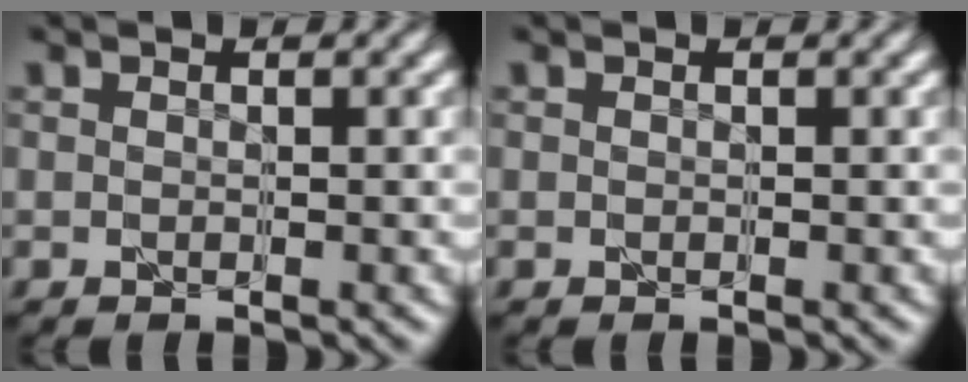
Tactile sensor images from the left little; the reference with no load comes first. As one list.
[{"total": 0.0}]